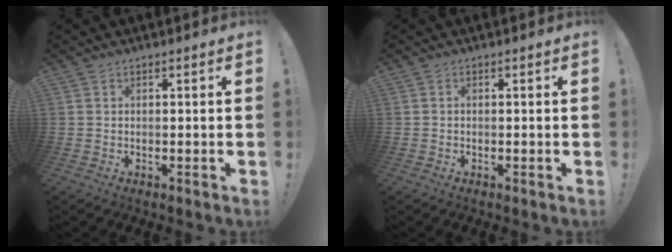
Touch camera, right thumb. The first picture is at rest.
{"total": 0.0}